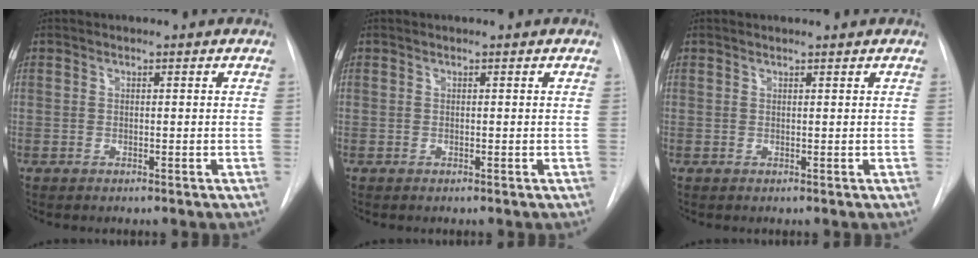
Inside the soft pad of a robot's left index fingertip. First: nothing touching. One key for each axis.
{"total": 0.0}
{"total": 1.1, "fx": 1.0, "fy": -0.1, "fz": 0.2, "tx": -0.007, "ty": 0.008, "tz": 0.019}